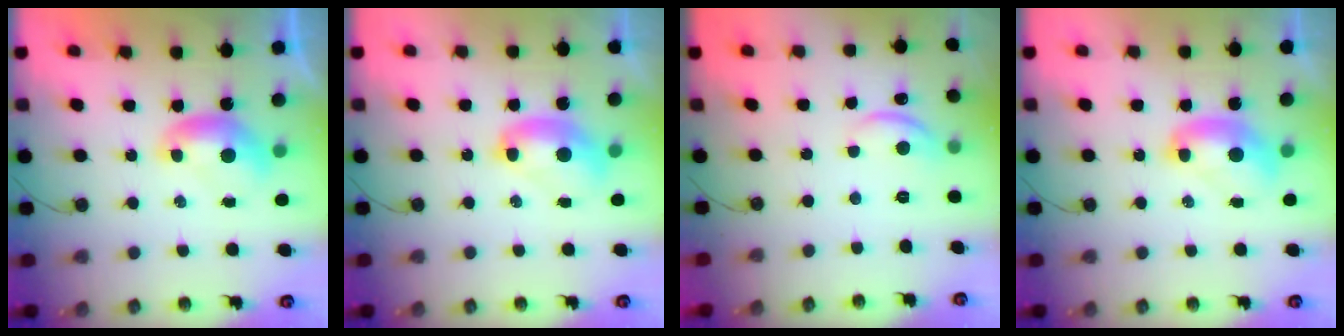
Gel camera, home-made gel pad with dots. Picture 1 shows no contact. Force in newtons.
{"total": 2.7, "press": 2.7, "slide": 0.1}
{"total": 4.7, "press": 4.7, "slide": 0.5}
{"total": 2.2, "press": 2.2, "slide": 0.2}